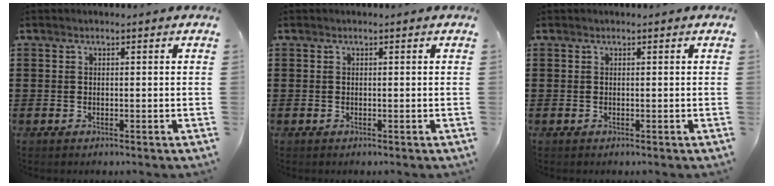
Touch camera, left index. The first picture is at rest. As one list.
[{"total": 0.0}, {"total": 0.0}]